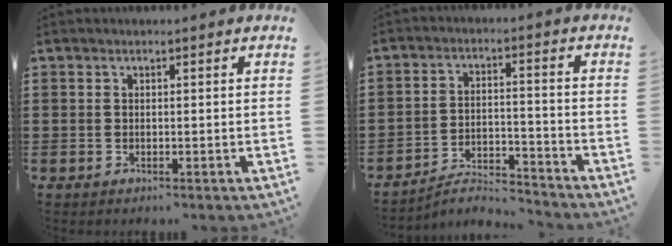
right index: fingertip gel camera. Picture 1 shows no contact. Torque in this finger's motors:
{"motor_torque": [-2.14, 0.00, -1.05, -0.21]}